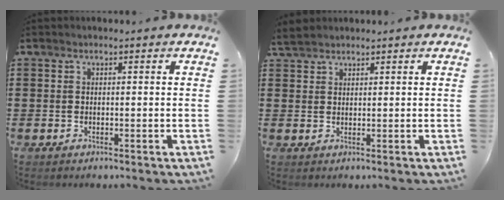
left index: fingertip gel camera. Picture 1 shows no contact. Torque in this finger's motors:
{"motor_torque": [1.63, -0.51, 0.64, 0.21]}